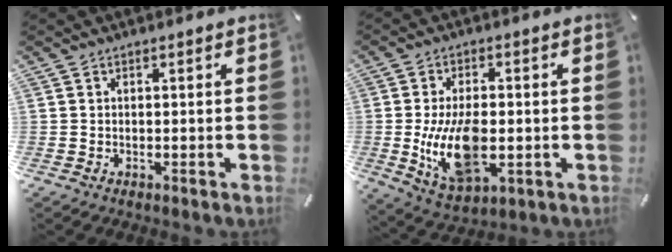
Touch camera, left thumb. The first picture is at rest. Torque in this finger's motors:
{"motor_torque": [0.36, 2.18, 1.81, 0.15, 0.27]}